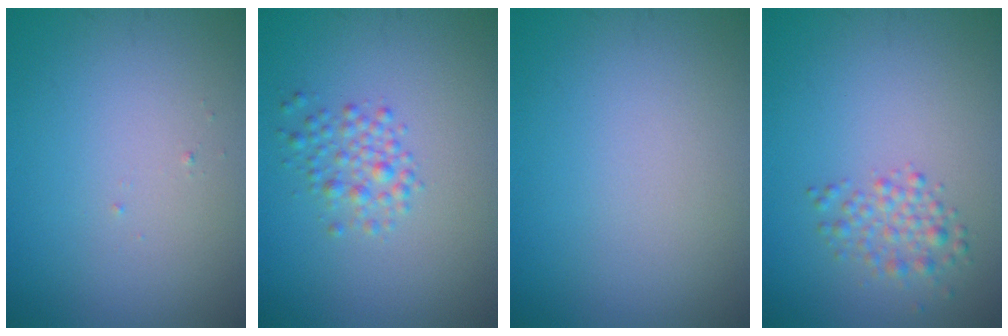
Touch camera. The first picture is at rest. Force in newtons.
{"total": 2.1, "press": 2.1, "slide": 0.1}
{"total": 0.0}
{"total": 2.2, "press": 2.2, "slide": 0.1}